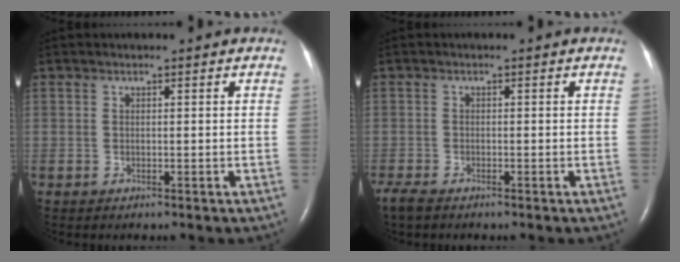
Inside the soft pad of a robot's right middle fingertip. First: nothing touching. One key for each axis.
{"total": 3.1, "fx": -2.5, "fy": 0.9, "fz": 1.6, "tx": -0.038, "ty": -0.009, "tz": -0.041}